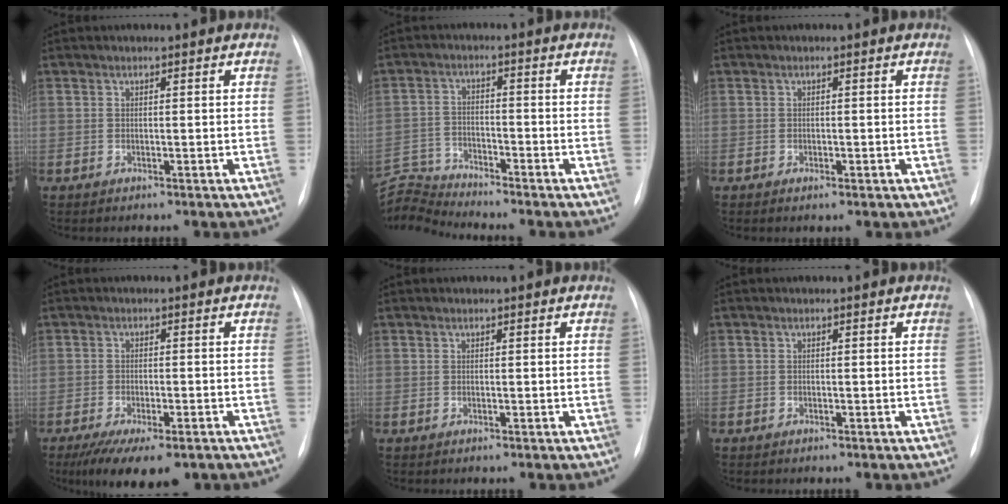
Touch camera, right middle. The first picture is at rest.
{"total": 7.0, "force": [-6.7, -1.2, -1.4], "torque": [0.014, 0.009, -0.129]}
{"total": 1.4, "force": [-0.7, 0.7, 1.0], "torque": [-0.014, 0.001, -0.005]}
{"total": 10.8, "force": [-7.5, 3.7, 6.8], "torque": [-0.104, -0.014, -0.109]}
{"total": 0.0}
{"total": 0.5, "force": [-0.4, 0.4, 0.0], "torque": [-0.001, 0.004, -0.007]}